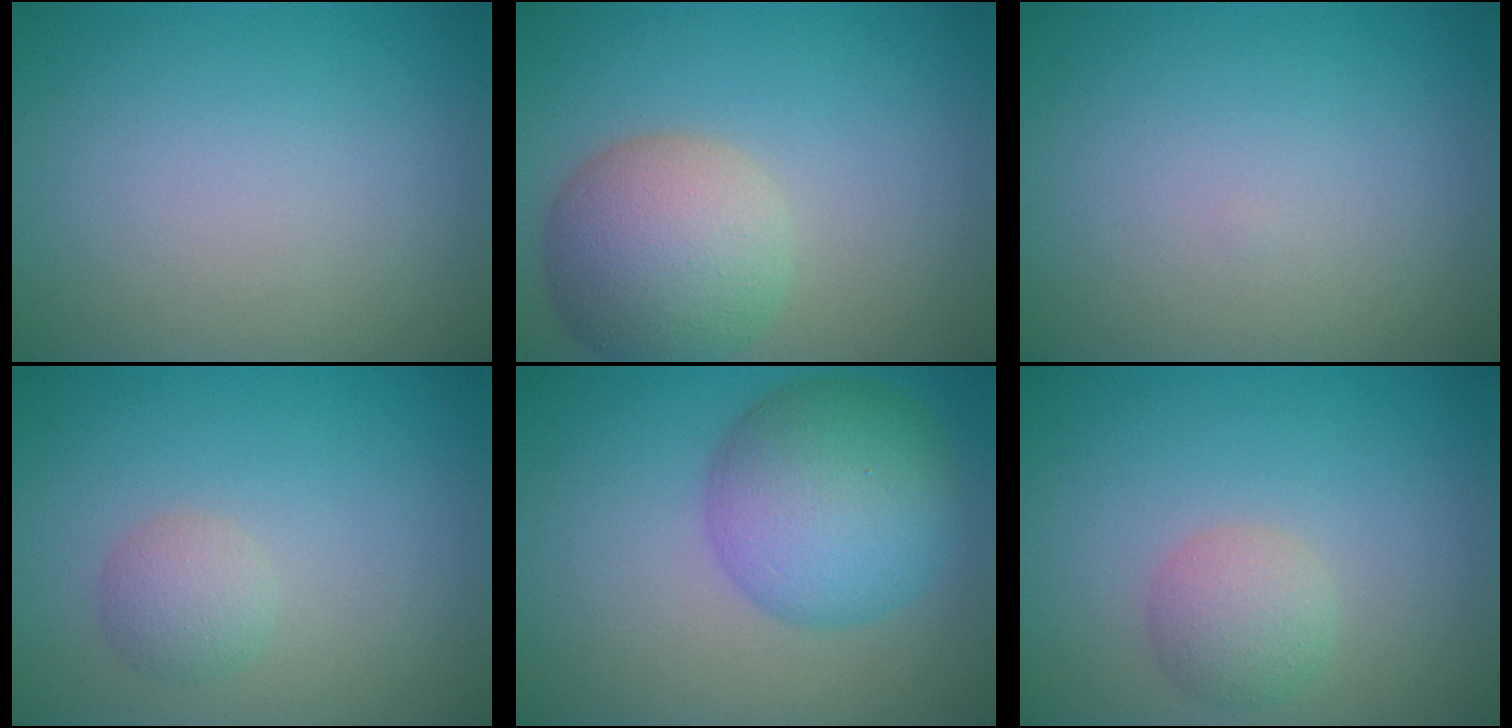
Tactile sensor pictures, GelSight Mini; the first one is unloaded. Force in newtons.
{"total": 6.9, "press": 6.9, "slide": 0.5}
{"total": 0.0}
{"total": 2.0, "press": 2.0, "slide": 0.1}
{"total": 7.8, "press": 7.8, "slide": 0.4}
{"total": 2.7, "press": 2.6, "slide": 0.2}